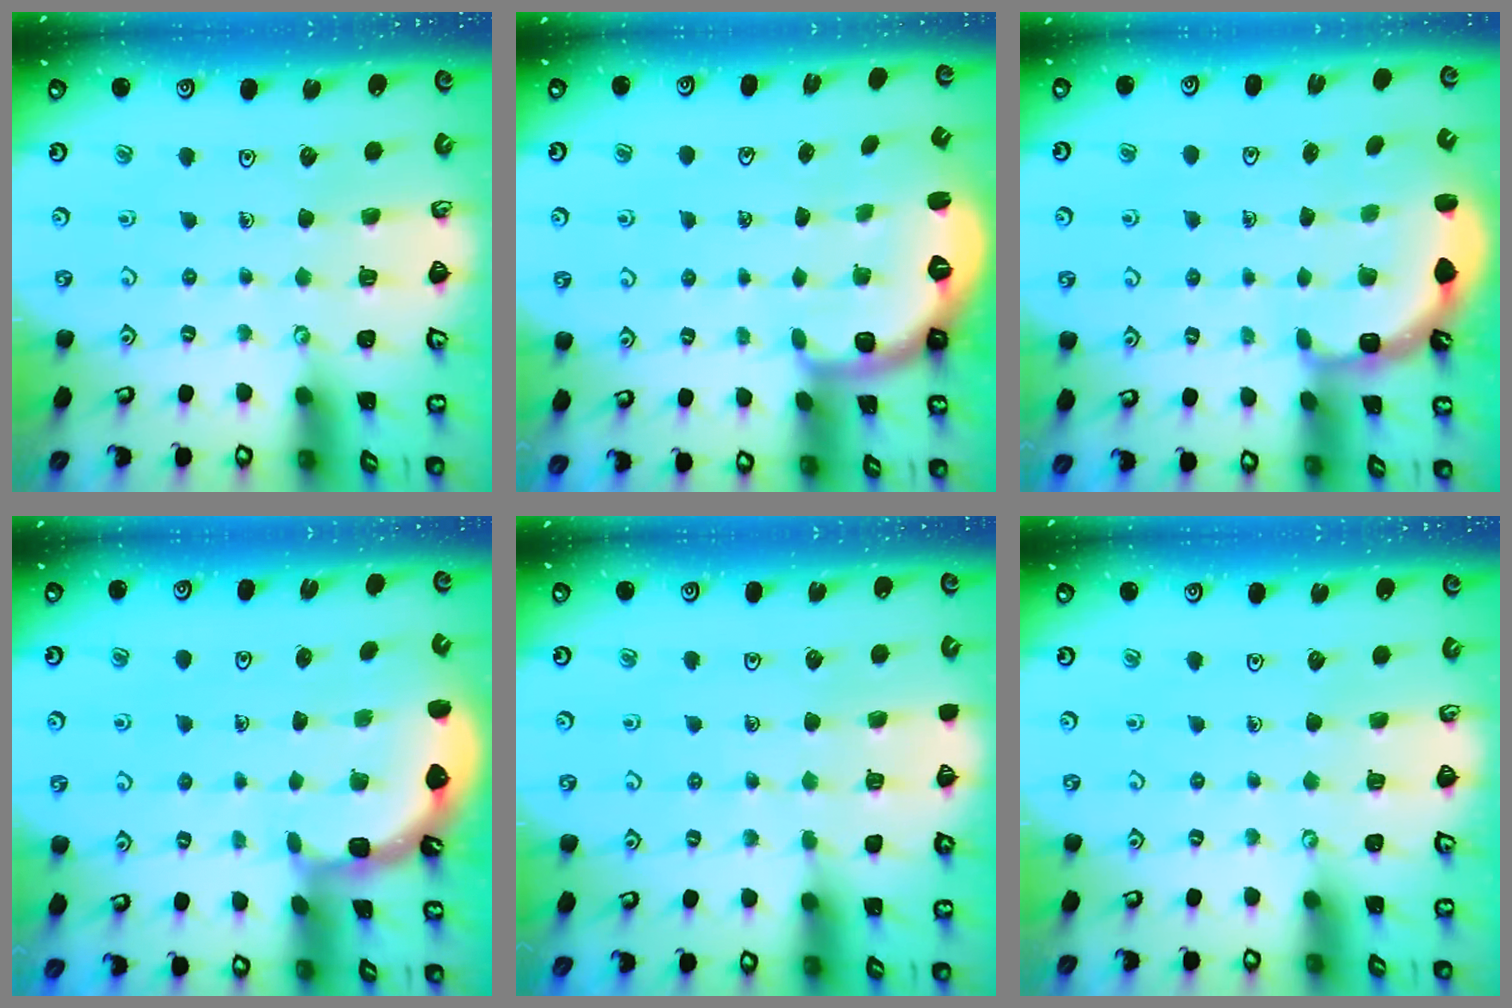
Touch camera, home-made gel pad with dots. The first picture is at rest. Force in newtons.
{"total": 2.7, "press": 1.6, "slide": 2.1}
{"total": 3.2, "press": 2.7, "slide": 1.7}
{"total": 2.0, "press": 2.0, "slide": 0.2}
{"total": 2.7, "press": 2.6, "slide": 0.5}
{"total": 0.0}